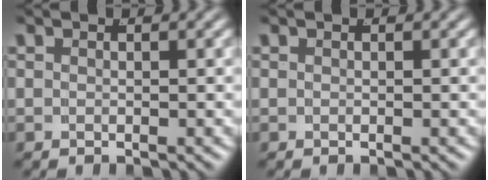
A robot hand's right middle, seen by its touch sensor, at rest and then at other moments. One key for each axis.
{"total": 0.0}